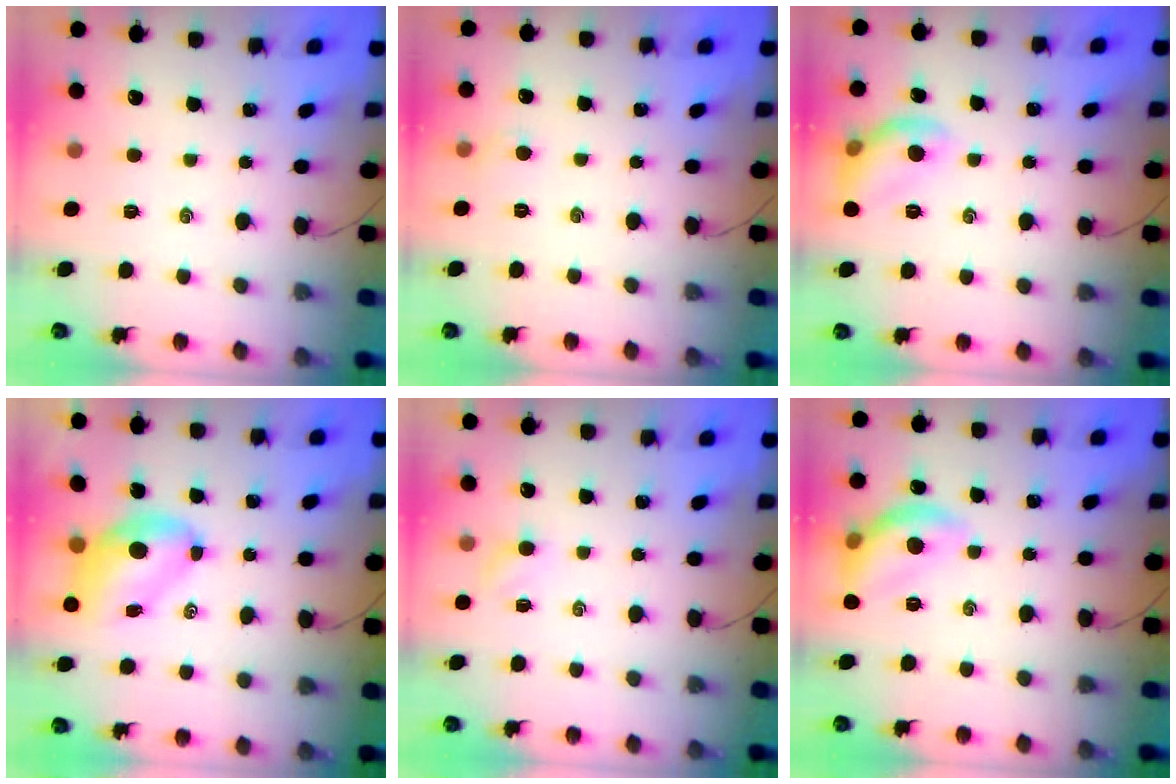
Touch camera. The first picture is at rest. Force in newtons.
{"total": 2.9, "press": 2.8, "slide": 1.0}
{"total": 9.4, "press": 9.3, "slide": 1.3}
{"total": 7.5, "press": 7.3, "slide": 1.5}
{"total": 2.5, "press": 2.4, "slide": 0.8}
{"total": 12.7, "press": 12.7, "slide": 0.8}